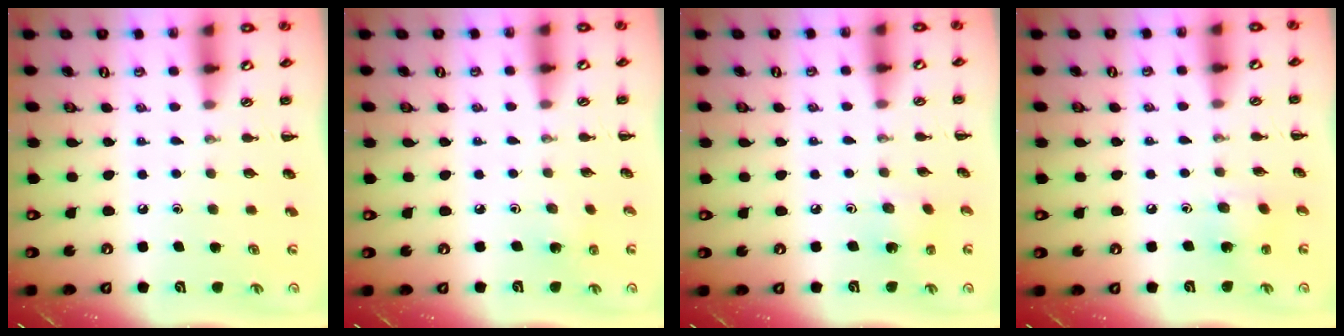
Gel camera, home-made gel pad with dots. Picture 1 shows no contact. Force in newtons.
{"total": 1.9, "press": 1.8, "slide": 0.7}
{"total": 2.1, "press": 1.9, "slide": 0.7}
{"total": 2.5, "press": 2.5, "slide": 0.6}